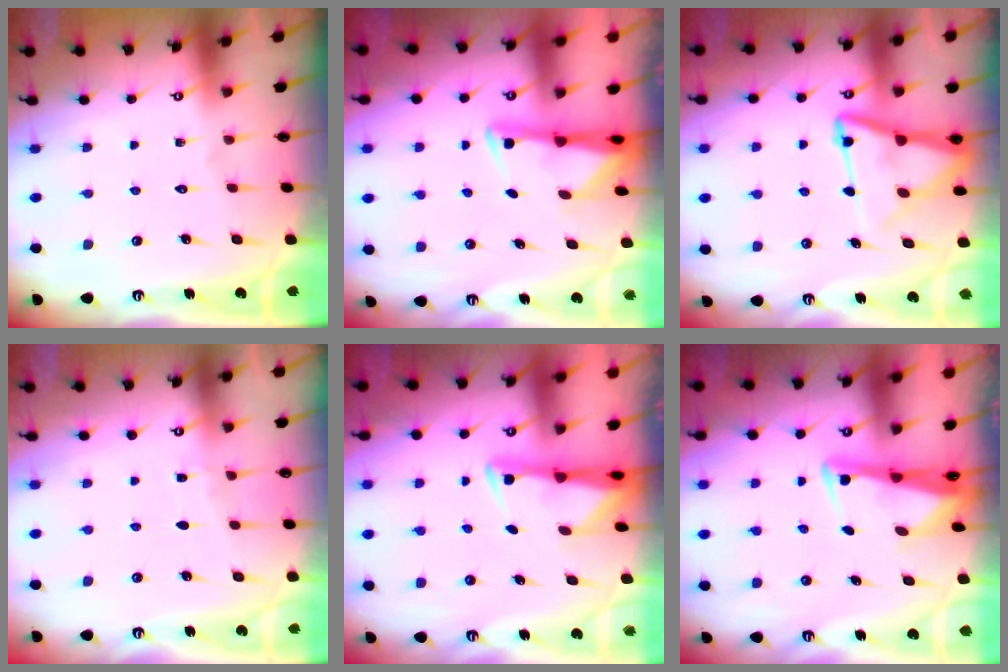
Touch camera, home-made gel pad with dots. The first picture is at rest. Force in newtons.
{"total": 3.0, "press": 2.9, "slide": 0.6}
{"total": 11.2, "press": 11.2, "slide": 1.2}
{"total": 3.7, "press": 3.7, "slide": 0.3}
{"total": 3.2, "press": 3.1, "slide": 0.5}
{"total": 2.9, "press": 2.8, "slide": 0.7}